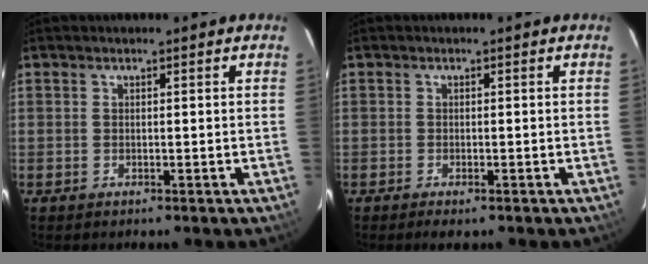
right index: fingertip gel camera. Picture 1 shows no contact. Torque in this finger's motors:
{"motor_torque": [0.12, 0.03, 0.10, 0.01]}